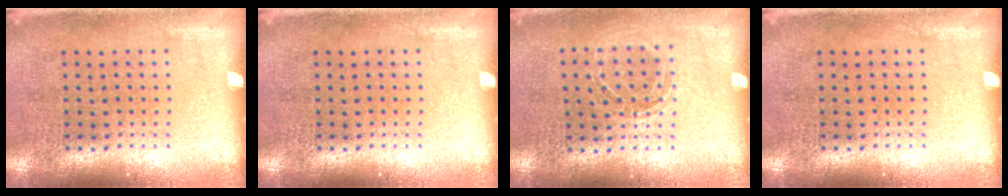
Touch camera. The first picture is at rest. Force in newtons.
{"total": 0.0}
{"total": 1.1, "press": 1.0, "slide": 0.3}
{"total": 0.0}